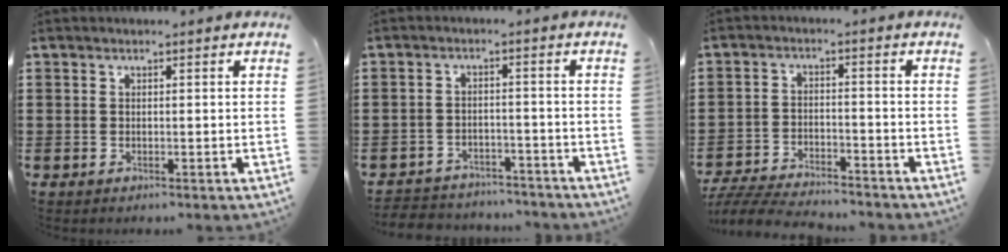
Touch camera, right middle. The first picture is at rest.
{"total": 3.5, "force": [-3.5, 0.7, -0.1], "torque": [-0.005, 0.003, -0.076]}
{"total": 5.9, "force": [-5.7, 0.6, 1.4], "torque": [-0.037, 0.001, -0.116]}